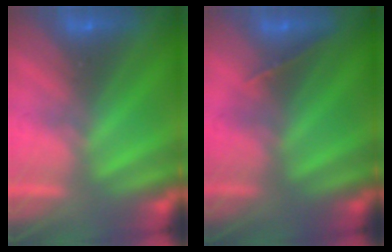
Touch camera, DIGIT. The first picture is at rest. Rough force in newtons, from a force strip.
{"total": 1.5}